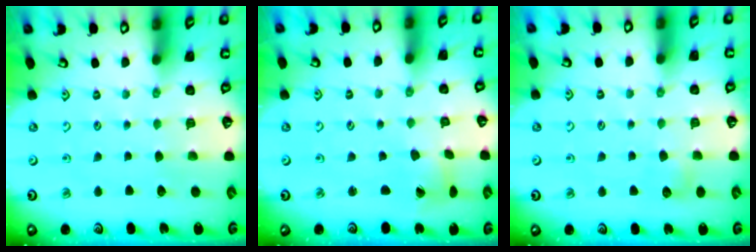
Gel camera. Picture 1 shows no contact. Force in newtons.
{"total": 2.2, "press": 2.2, "slide": 0.3}
{"total": 5.3, "press": 5.3, "slide": 0.3}